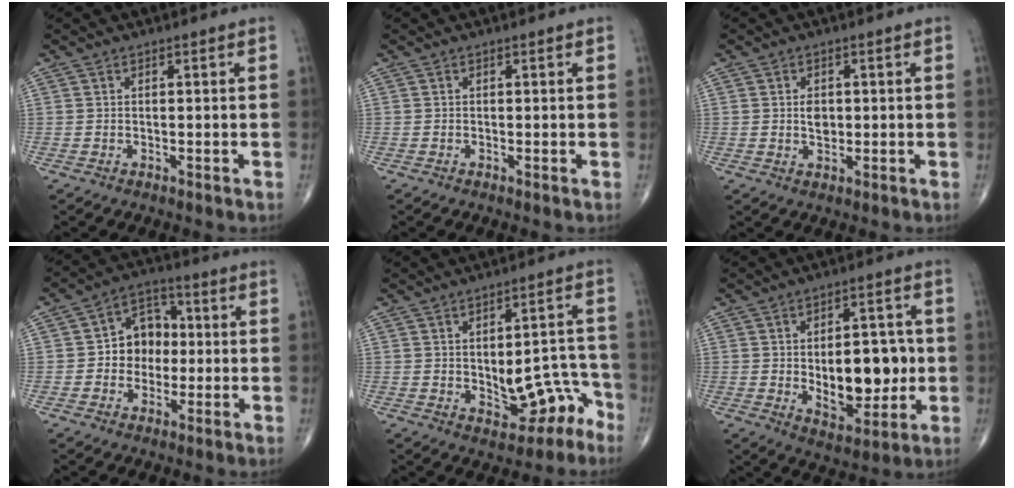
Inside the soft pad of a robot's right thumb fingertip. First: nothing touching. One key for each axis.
{"total": 0.0}
{"total": 2.6, "fx": 0.2, "fy": 1.8, "fz": 1.9, "tx": -0.021, "ty": -0.002, "tz": 0.005}
{"total": 8.7, "fx": -0.2, "fy": 7.1, "fz": 5.2, "tx": -0.040, "ty": 0.027, "tz": -0.012}
{"total": 9.5, "fx": -3.5, "fy": 5.5, "fz": 6.9, "tx": -0.051, "ty": 0.048, "tz": -0.034}
{"total": 14.5, "fx": -0.7, "fy": 8.0, "fz": 12.1, "tx": -0.132, "ty": 0.004, "tz": 0.003}